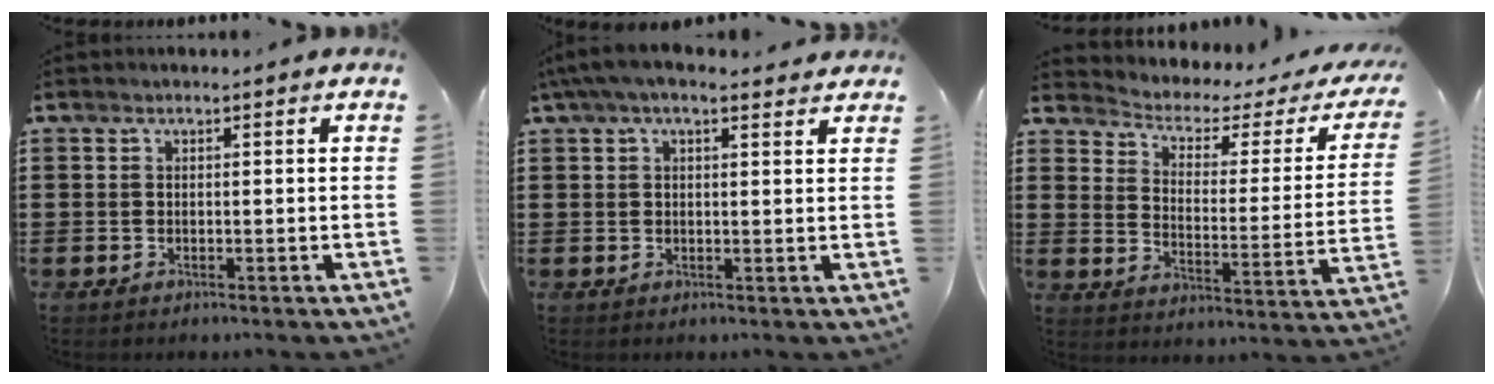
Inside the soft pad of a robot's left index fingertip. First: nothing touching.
{"total": 4.4, "force": [3.2, 1.1, 2.8], "torque": [-0.062, 0.003, 0.058]}
{"total": 2.3, "force": [1.5, 1.0, 1.5], "torque": [-0.046, -0.021, 0.014]}